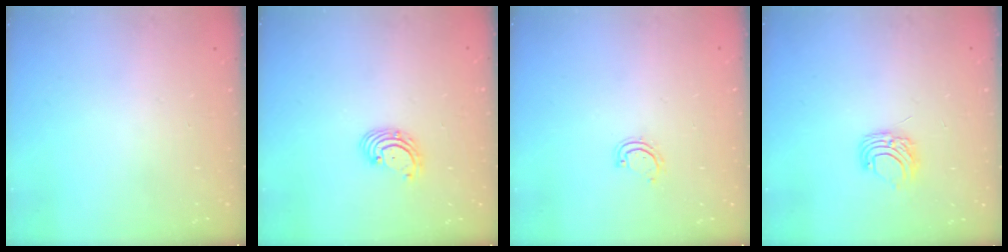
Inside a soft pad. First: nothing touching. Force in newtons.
{"total": 2.9, "press": 2.9, "slide": 0.1}
{"total": 3.3, "press": 3.3, "slide": 0.2}
{"total": 6.6, "press": 6.6, "slide": 0.5}